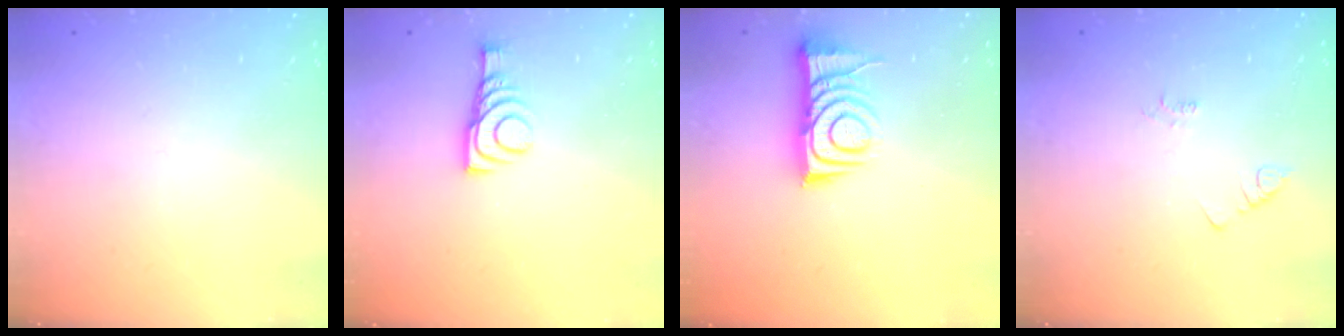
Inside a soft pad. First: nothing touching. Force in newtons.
{"total": 9.2, "press": 9.2, "slide": 0.2}
{"total": 9.7, "press": 9.7, "slide": 0.9}
{"total": 1.9, "press": 1.9, "slide": 0.3}